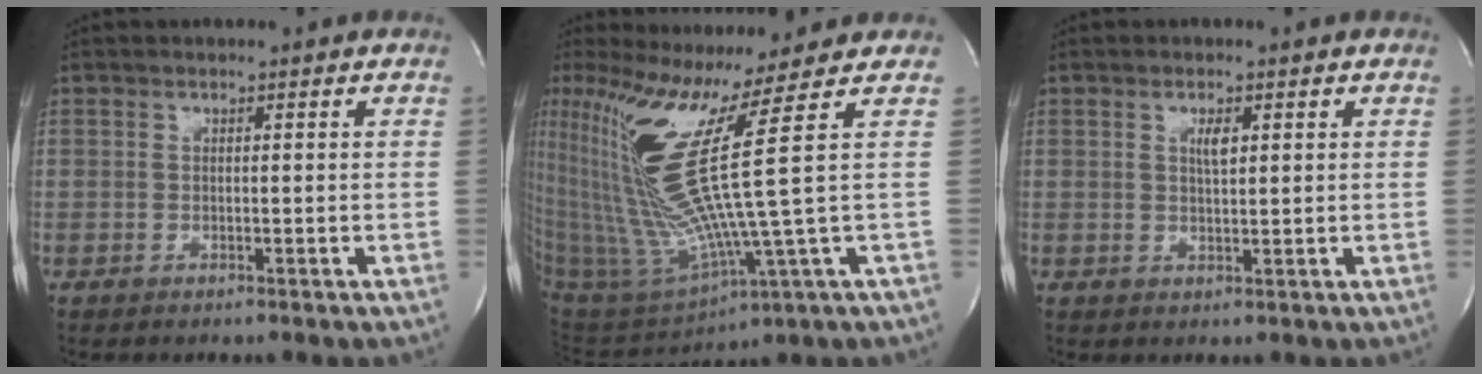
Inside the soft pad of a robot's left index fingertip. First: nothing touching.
{"total": 19.6, "force": [7.6, -2.5, 17.8], "torque": [-0.365, -0.027, 0.143]}
{"total": 2.0, "force": [0.6, 0.5, 1.9], "torque": [-0.040, -0.004, 0.012]}